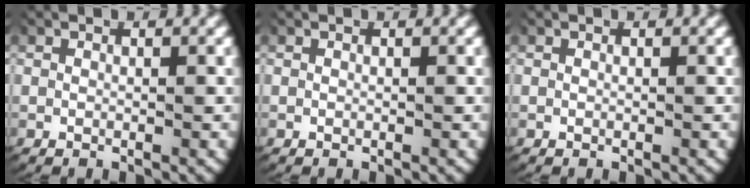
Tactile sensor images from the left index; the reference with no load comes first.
{"total": 0.0}
{"total": 0.0}